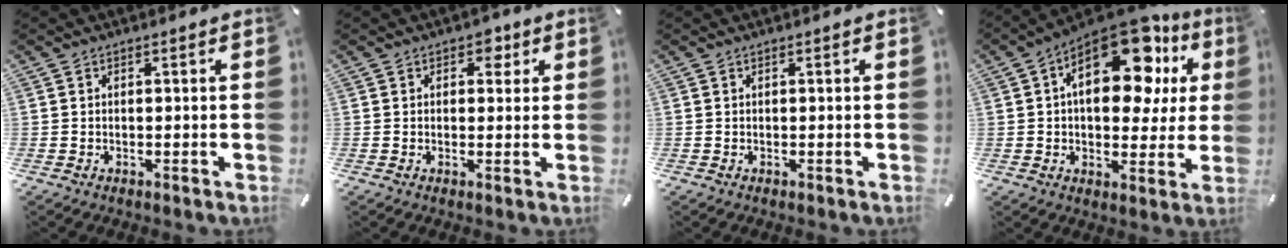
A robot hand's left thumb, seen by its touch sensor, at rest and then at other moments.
{"total": 3.3, "force": [1.3, 2.3, 1.9], "torque": [-0.002, -0.008, 0.013]}
{"total": 0.0}
{"total": 20.0, "force": [8.2, 10.9, 14.7], "torque": [-0.203, -0.048, 0.138]}